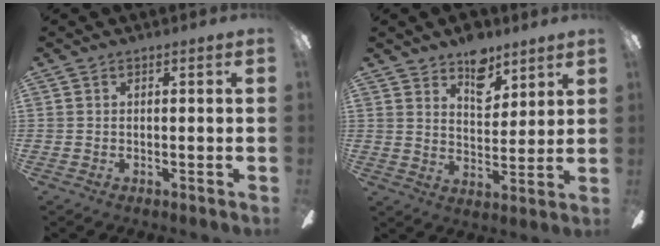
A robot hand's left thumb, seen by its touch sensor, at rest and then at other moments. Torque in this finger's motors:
{"motor_torque": [0.38, -0.20, 0.51, -0.62, 0.01]}